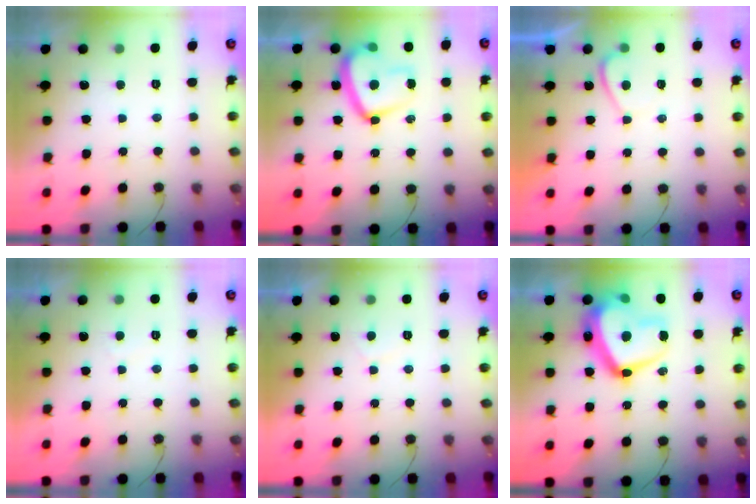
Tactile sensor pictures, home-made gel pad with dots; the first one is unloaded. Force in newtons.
{"total": 15.0, "press": 14.9, "slide": 1.2}
{"total": 1.9, "press": 1.8, "slide": 0.7}
{"total": 0.8, "press": 0.7, "slide": 0.3}
{"total": 0.9, "press": 0.7, "slide": 0.6}
{"total": 22.6, "press": 22.5, "slide": 1.8}